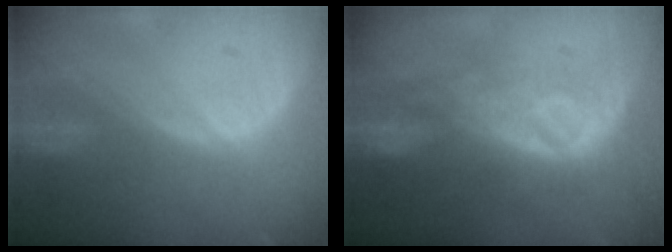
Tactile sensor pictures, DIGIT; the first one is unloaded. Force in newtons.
{"total": 8.8, "press": 8.3, "slide": 2.8}